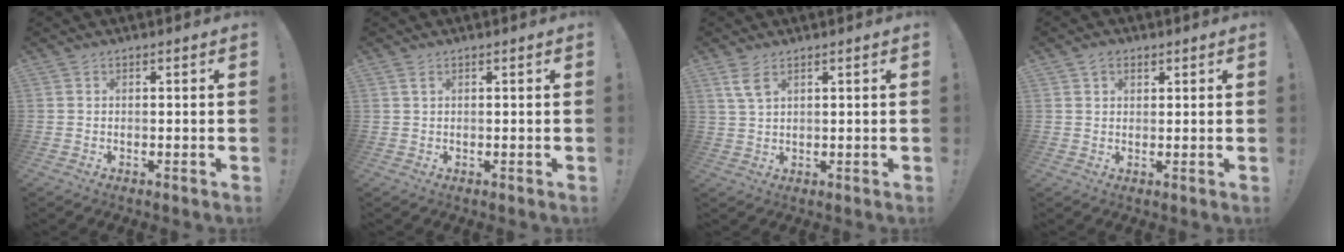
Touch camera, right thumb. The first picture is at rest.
{"total": 1.5, "force": [0.7, 0.4, 1.3], "torque": [-0.021, -0.001, 0.011]}
{"total": 4.7, "force": [2.7, 1.8, 3.4], "torque": [-0.064, -0.007, 0.050]}
{"total": 2.5, "force": [1.6, 1.6, 0.9], "torque": [-0.010, -0.004, 0.028]}